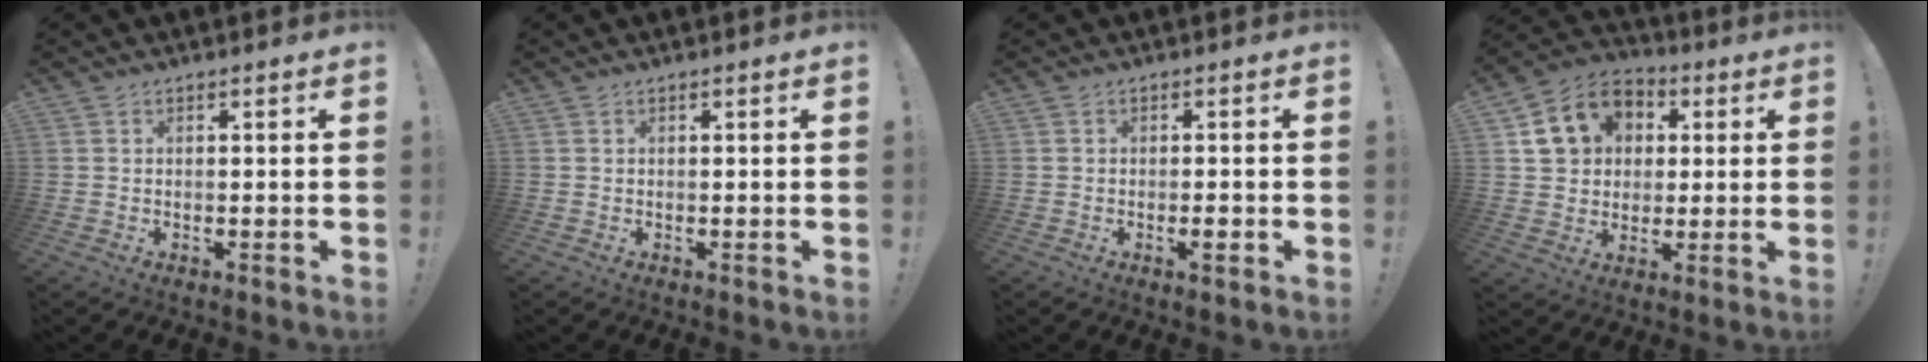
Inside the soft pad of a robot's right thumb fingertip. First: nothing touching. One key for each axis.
{"total": 0.0}
{"total": 2.6, "fx": -1.1, "fy": 0.5, "fz": 2.3, "tx": -0.032, "ty": 0.001, "tz": -0.018}
{"total": 13.7, "fx": 4.1, "fy": 11.5, "fz": 6.2, "tx": -0.089, "ty": -0.003, "tz": 0.087}